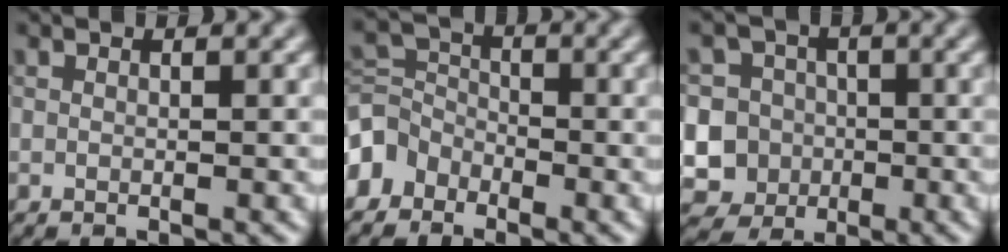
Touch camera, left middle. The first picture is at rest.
{"total": 3.2, "force": [-2.2, 2.3, 0.7], "torque": [-0.014, 0.006, -0.059]}
{"total": 9.2, "force": [-2.0, 8.8, 2.2], "torque": [-0.056, 0.016, -0.065]}